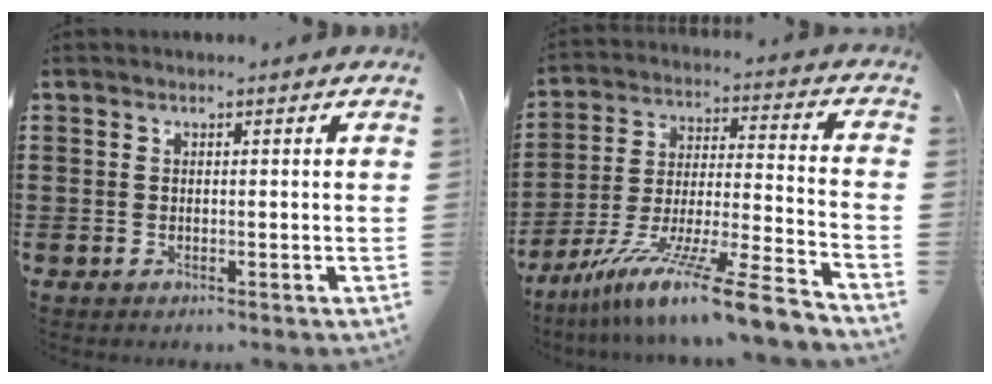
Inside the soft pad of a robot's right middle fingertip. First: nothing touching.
{"total": 13.6, "force": [-10.9, -0.2, 8.1], "torque": [-0.133, 0.016, -0.198]}